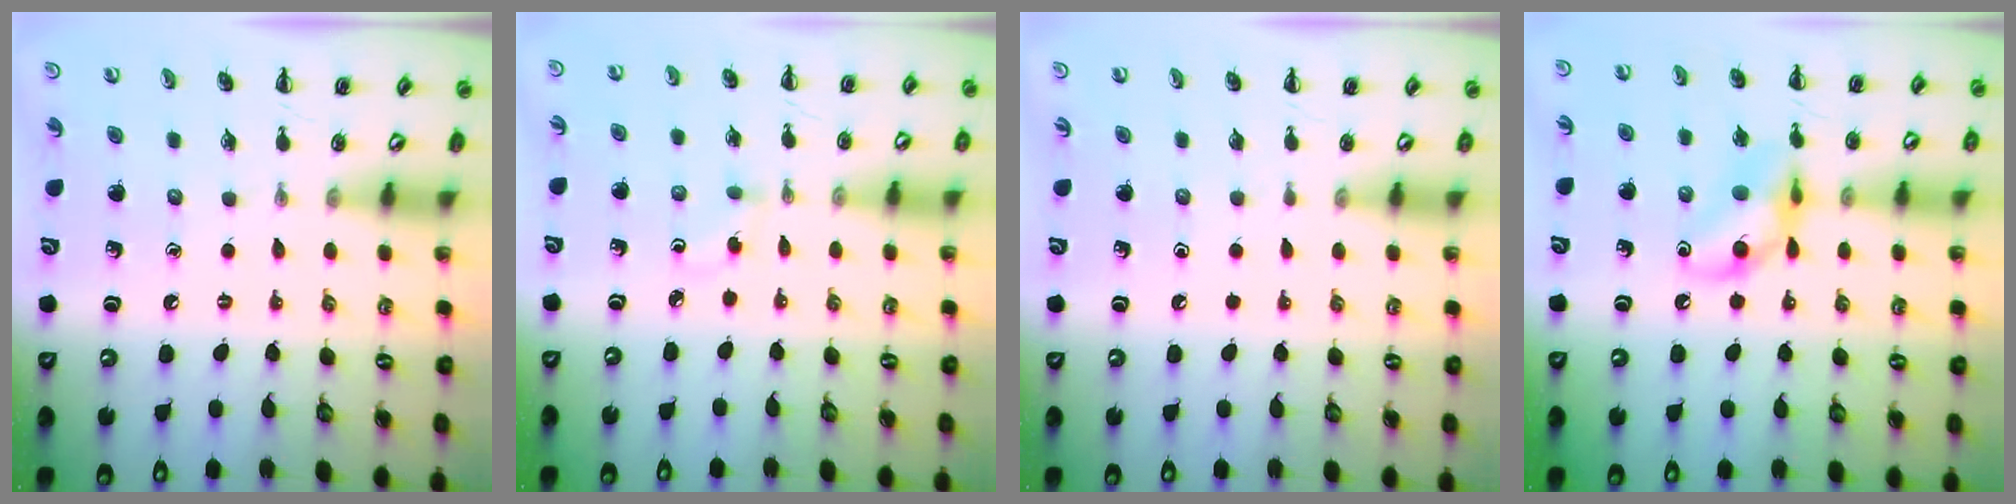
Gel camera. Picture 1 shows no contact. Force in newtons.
{"total": 1.6, "press": 1.4, "slide": 0.8}
{"total": 0.0}
{"total": 11.8, "press": 11.7, "slide": 1.5}